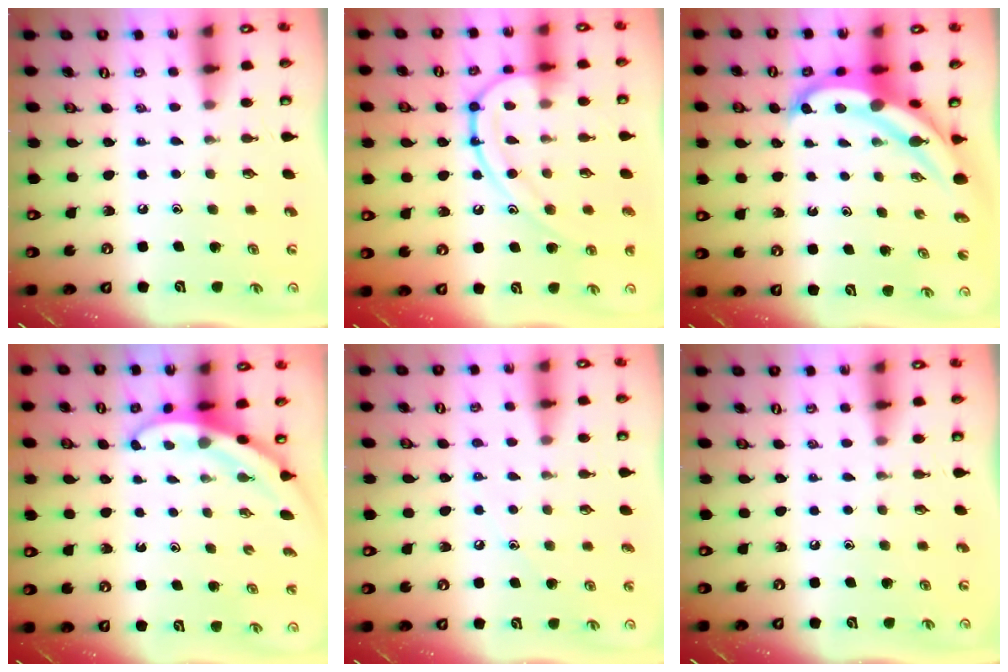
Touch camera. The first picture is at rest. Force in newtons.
{"total": 13.6, "press": 13.5, "slide": 1.2}
{"total": 7.0, "press": 7.0, "slide": 0.9}
{"total": 3.0, "press": 3.0, "slide": 0.1}
{"total": 4.7, "press": 4.6, "slide": 0.6}
{"total": 0.0}